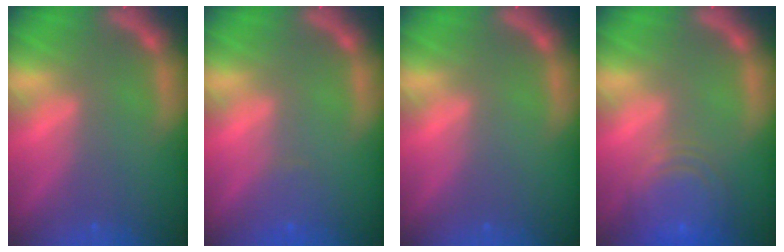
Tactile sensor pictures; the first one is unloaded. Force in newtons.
{"total": 1.4}
{"total": 0.0}
{"total": 8.0}